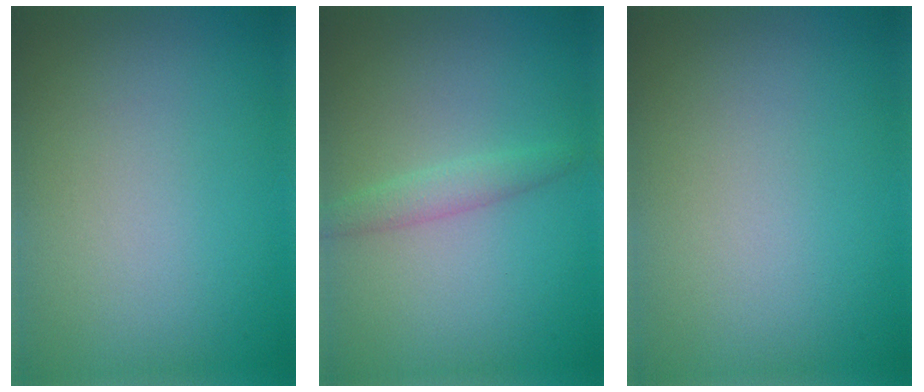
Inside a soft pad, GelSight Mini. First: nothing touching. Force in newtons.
{"total": 1.6, "press": 1.6, "slide": 0.0}
{"total": 0.0}